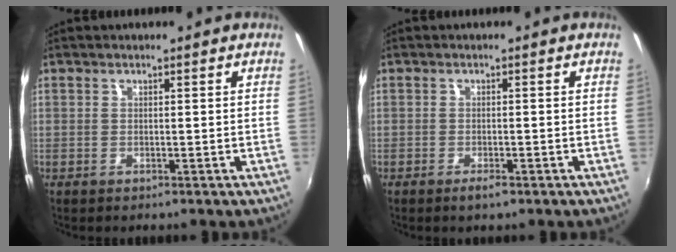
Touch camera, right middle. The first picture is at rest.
{"total": 1.7, "force": [-1.2, 0.4, 1.2], "torque": [-0.024, -0.003, -0.021]}